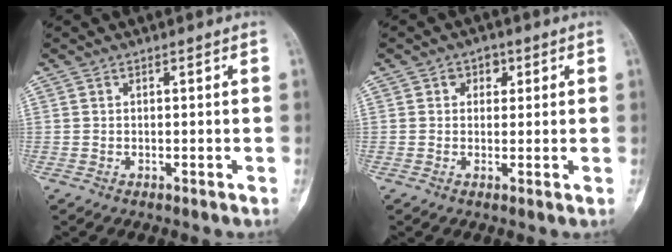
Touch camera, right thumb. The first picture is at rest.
{"total": 3.0, "force": [0.9, 2.5, 1.4], "torque": [0.004, 0.003, 0.007]}